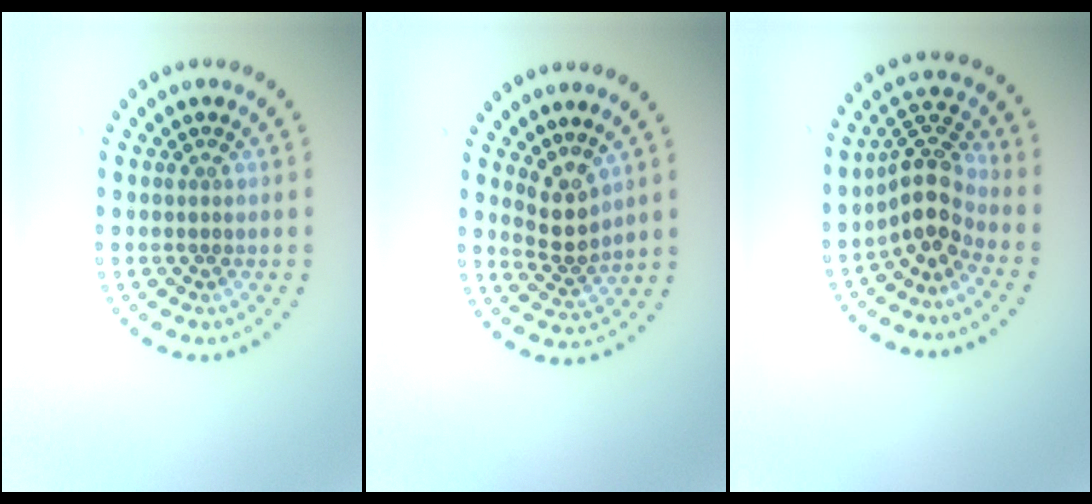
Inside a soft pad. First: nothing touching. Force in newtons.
{"total": 2.7, "press": 2.1, "slide": 1.7}
{"total": 4.0, "press": 3.0, "slide": 2.7}